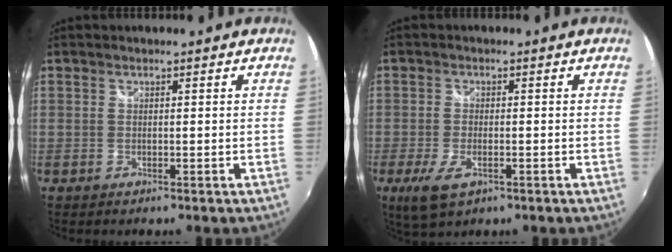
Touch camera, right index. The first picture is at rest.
{"total": 6.1, "force": [-2.9, 2.8, 4.6], "torque": [-0.107, -0.017, -0.052]}